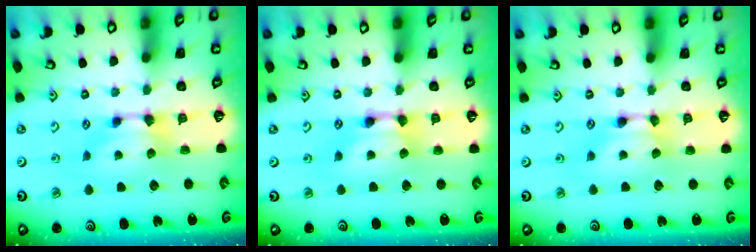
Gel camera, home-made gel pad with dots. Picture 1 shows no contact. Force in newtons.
{"total": 2.0, "press": 2.0, "slide": 0.1}
{"total": 1.6, "press": 1.6, "slide": 0.2}